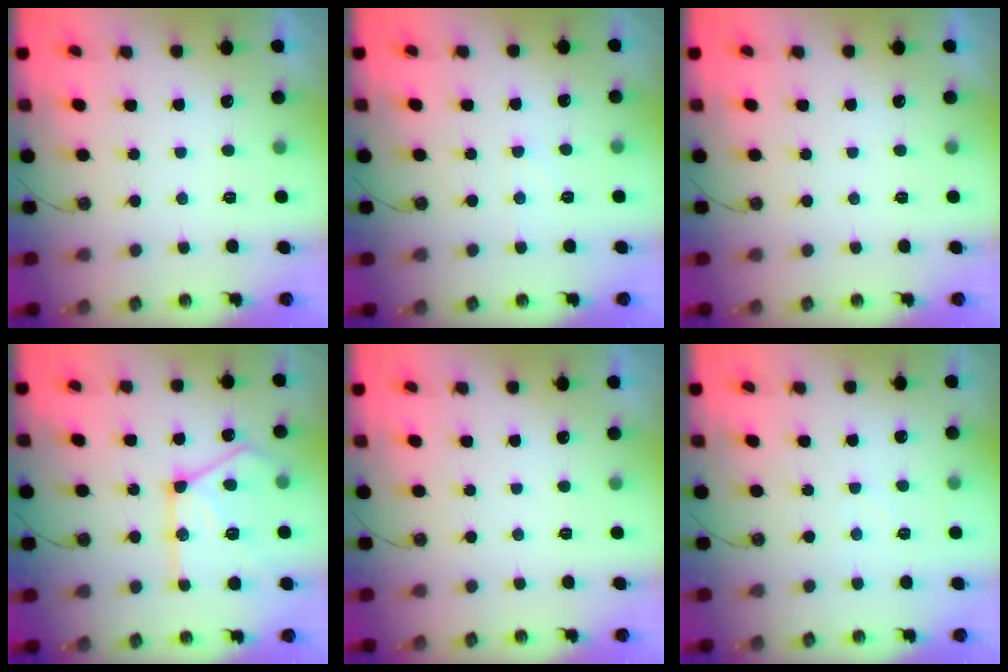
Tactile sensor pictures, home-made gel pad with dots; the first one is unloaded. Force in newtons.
{"total": 2.7, "press": 2.6, "slide": 0.6}
{"total": 0.0}
{"total": 17.5, "press": 17.5, "slide": 1.4}
{"total": 0.0}
{"total": 1.9, "press": 1.9, "slide": 0.3}